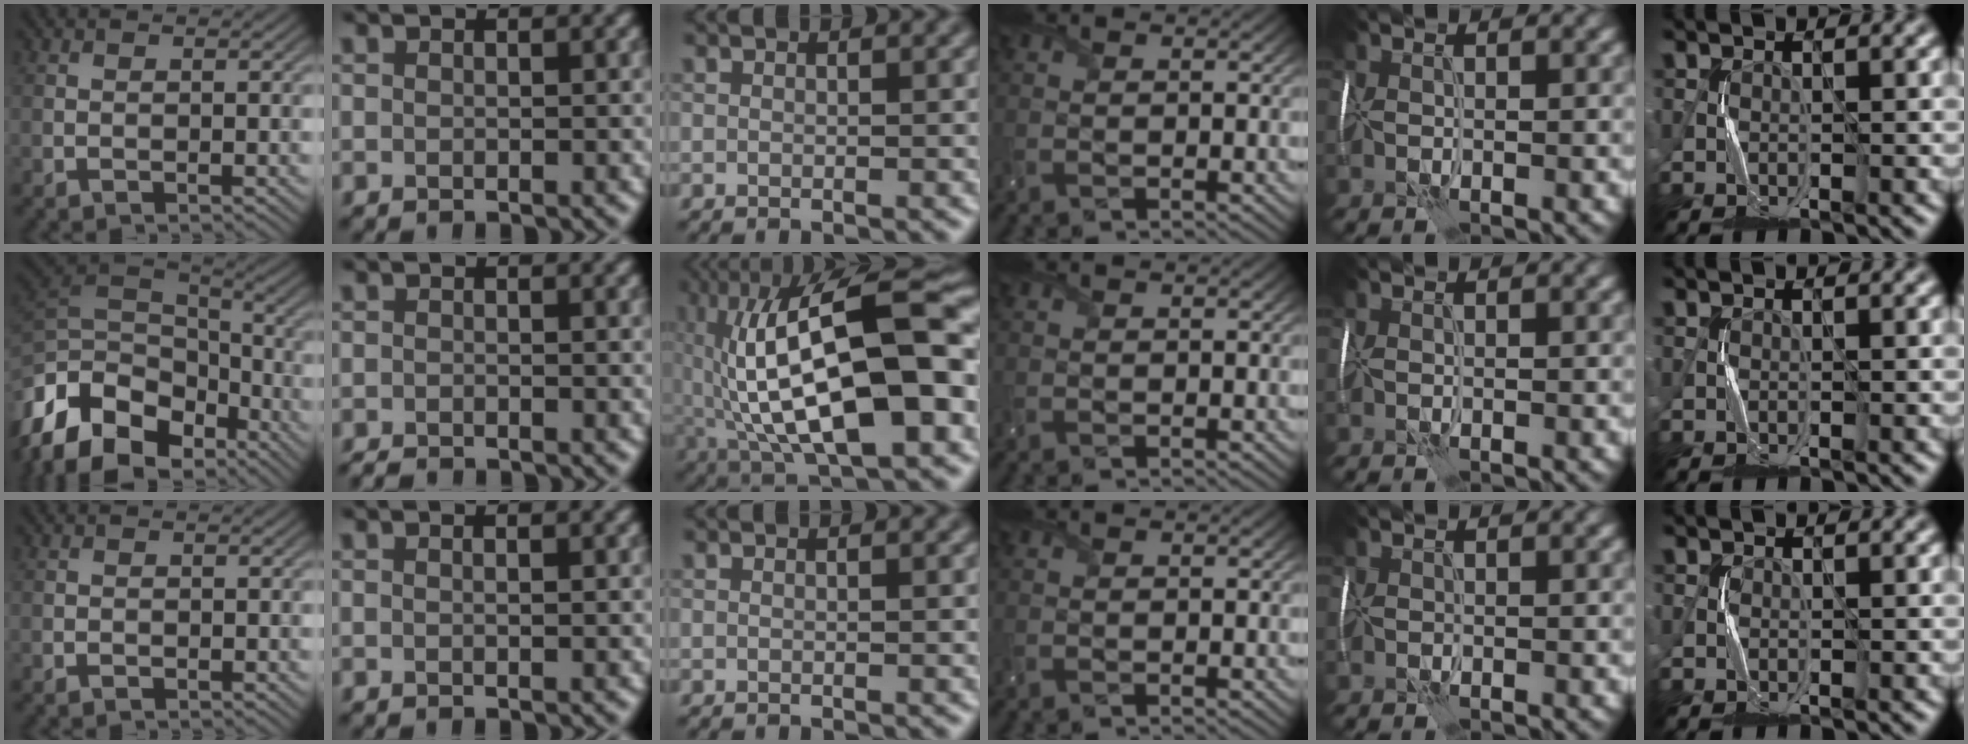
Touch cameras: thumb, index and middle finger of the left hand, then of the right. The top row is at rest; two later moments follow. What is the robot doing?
{"motion": "wrap", "object": "receipt paper"}